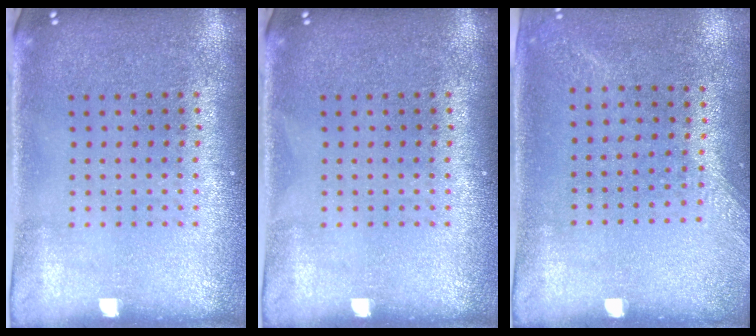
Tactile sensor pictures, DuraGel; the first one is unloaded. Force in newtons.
{"total": 0.0}
{"total": 1.3, "press": 1.1, "slide": 0.7}